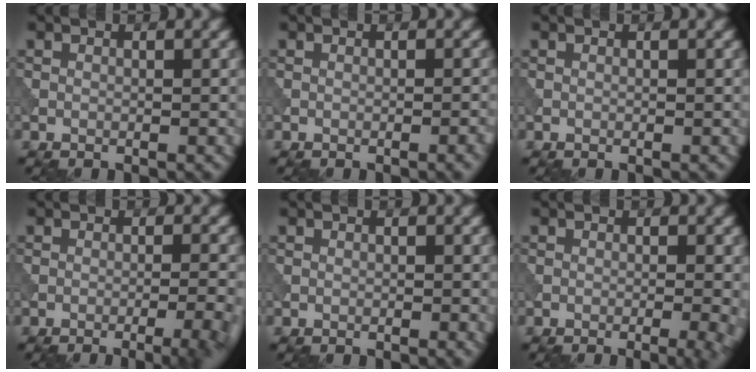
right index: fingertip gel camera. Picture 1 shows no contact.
{"total": 1.2, "force": [-0.5, 0.3, 1.1], "torque": [-0.010, 0.002, -0.009]}
{"total": 0.0}
{"total": 6.7, "force": [-3.2, 2.4, 5.4], "torque": [-0.045, 0.010, -0.035]}
{"total": 0.0}
{"total": 4.1, "force": [-1.1, 1.4, 3.7], "torque": [-0.031, 0.001, -0.013]}